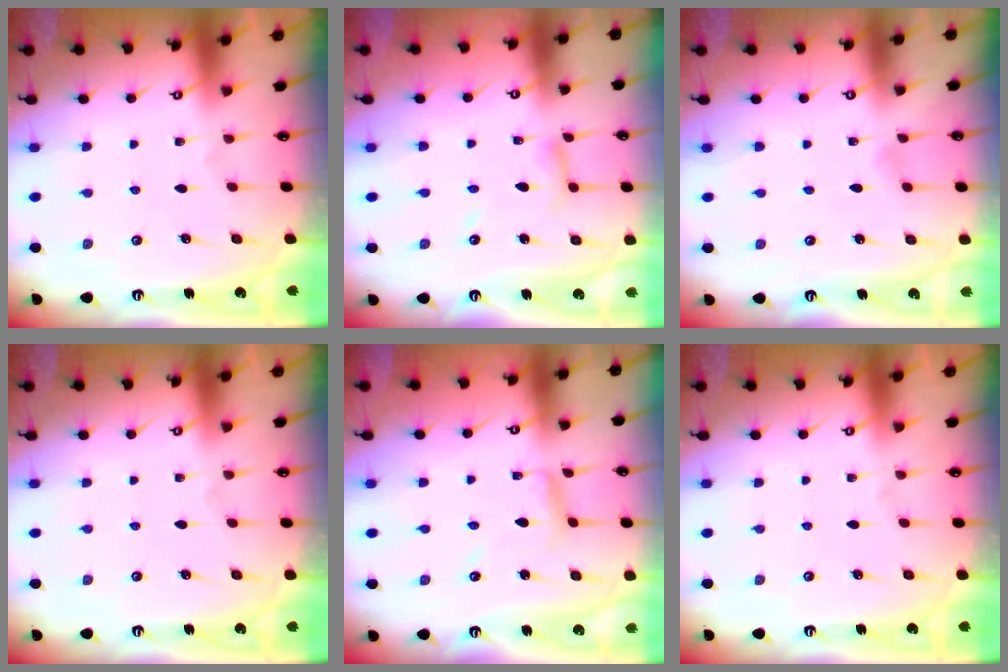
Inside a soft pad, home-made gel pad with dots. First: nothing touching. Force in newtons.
{"total": 7.8, "press": 7.7, "slide": 0.6}
{"total": 1.9, "press": 1.9, "slide": 0.2}
{"total": 0.0}
{"total": 4.9, "press": 4.9, "slide": 0.3}
{"total": 0.0}